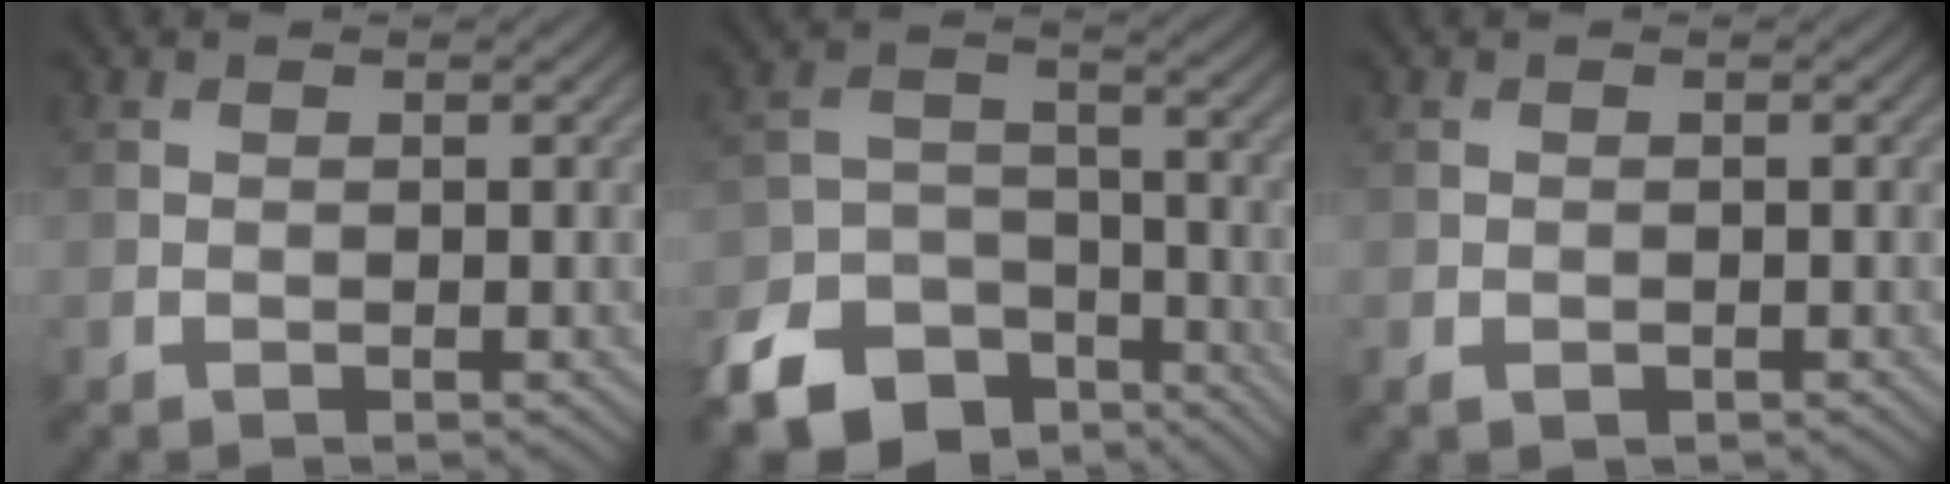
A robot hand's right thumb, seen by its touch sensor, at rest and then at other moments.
{"total": 12.0, "force": [-8.7, 6.3, 5.3], "torque": [-0.119, -0.021, -0.154]}
{"total": 0.9, "force": [-0.5, 0.6, 0.4], "torque": [-0.008, -0.006, -0.009]}